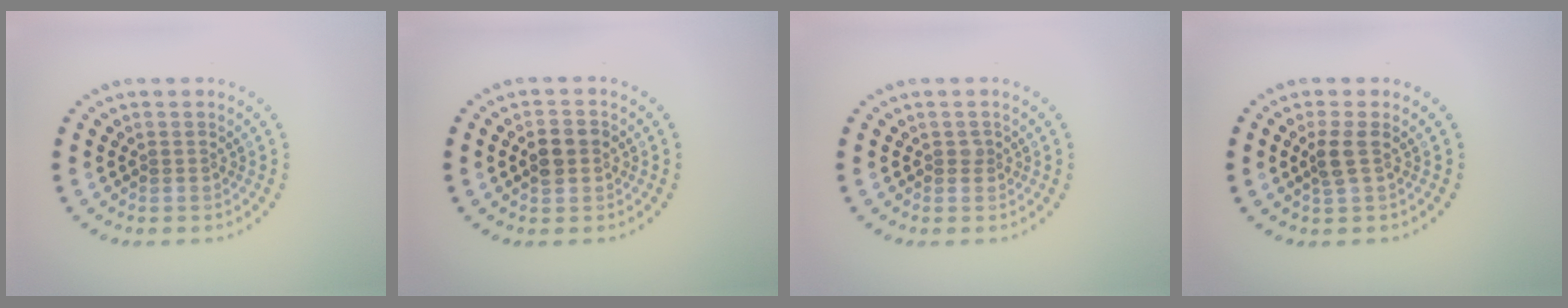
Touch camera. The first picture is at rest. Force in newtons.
{"total": 2.4, "press": 2.4, "slide": 0.2}
{"total": 0.7, "press": 0.6, "slide": 0.3}
{"total": 1.8, "press": 1.6, "slide": 0.9}